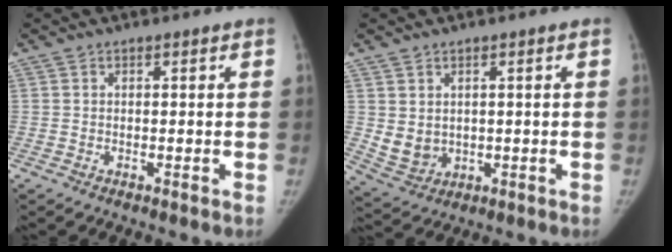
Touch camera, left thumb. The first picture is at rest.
{"total": 5.2, "force": [0.8, 4.3, 2.9], "torque": [-0.040, -0.015, 0.035]}